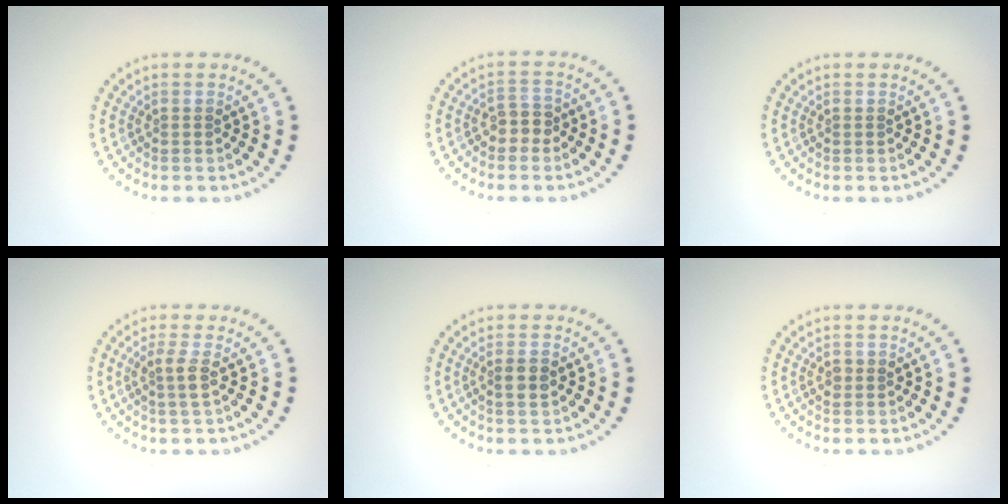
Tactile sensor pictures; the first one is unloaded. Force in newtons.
{"total": 2.0, "press": 1.8, "slide": 0.8}
{"total": 0.0}
{"total": 1.8, "press": 1.5, "slide": 1.0}
{"total": 1.7, "press": 1.6, "slide": 0.5}
{"total": 1.0, "press": 1.0, "slide": 0.1}